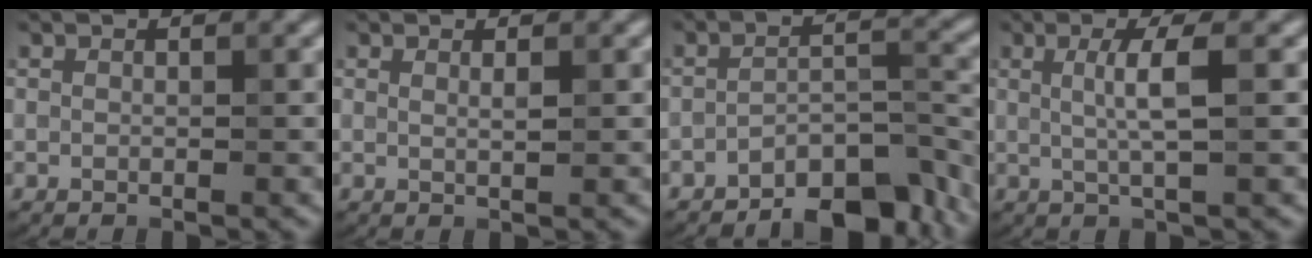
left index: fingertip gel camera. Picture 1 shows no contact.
{"total": 0.9, "force": [0.4, 0.3, 0.8], "torque": [-0.009, 0.001, 0.005]}
{"total": 7.5, "force": [-5.5, 2.6, 4.3], "torque": [-0.055, 0.005, -0.088]}
{"total": 3.4, "force": [0.4, 0.6, 3.3], "torque": [-0.056, 0.002, 0.005]}